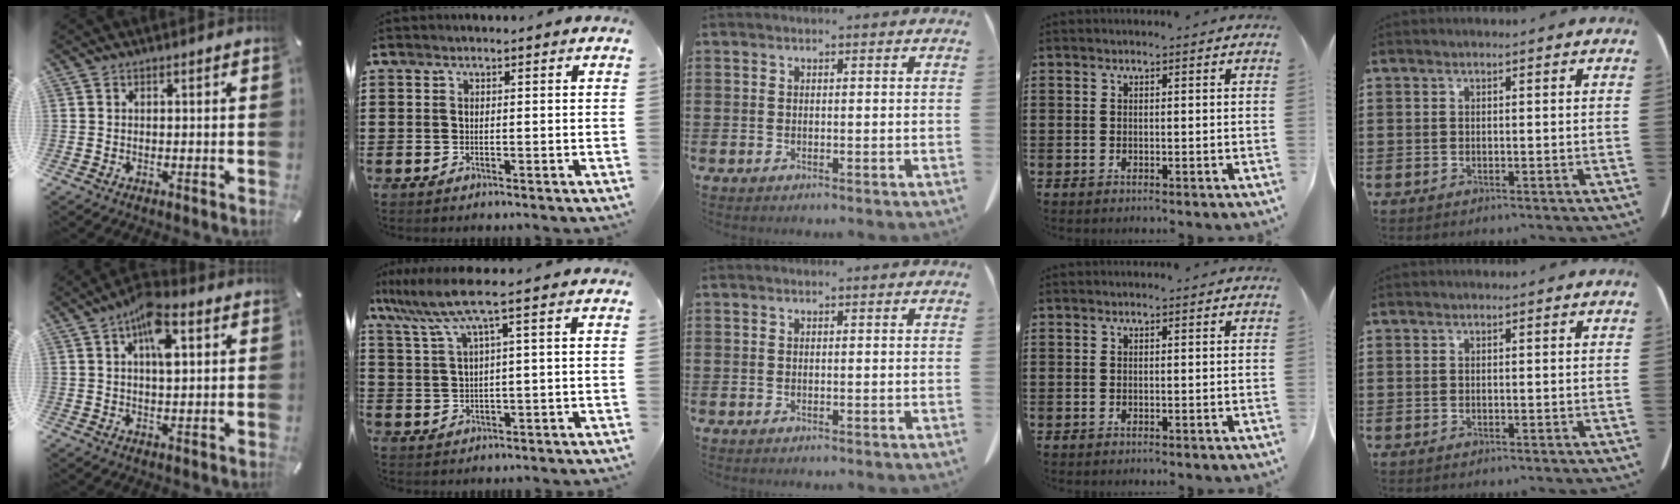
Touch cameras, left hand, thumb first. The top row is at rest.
{"thumb": {"total": 8.8, "force": [3.3, 3.8, 7.2], "torque": [-0.122, 0.001, 0.053]}, "index": {"total": 6.5, "force": [2.9, 0.1, 5.8], "torque": [-0.137, -0.016, 0.043]}}